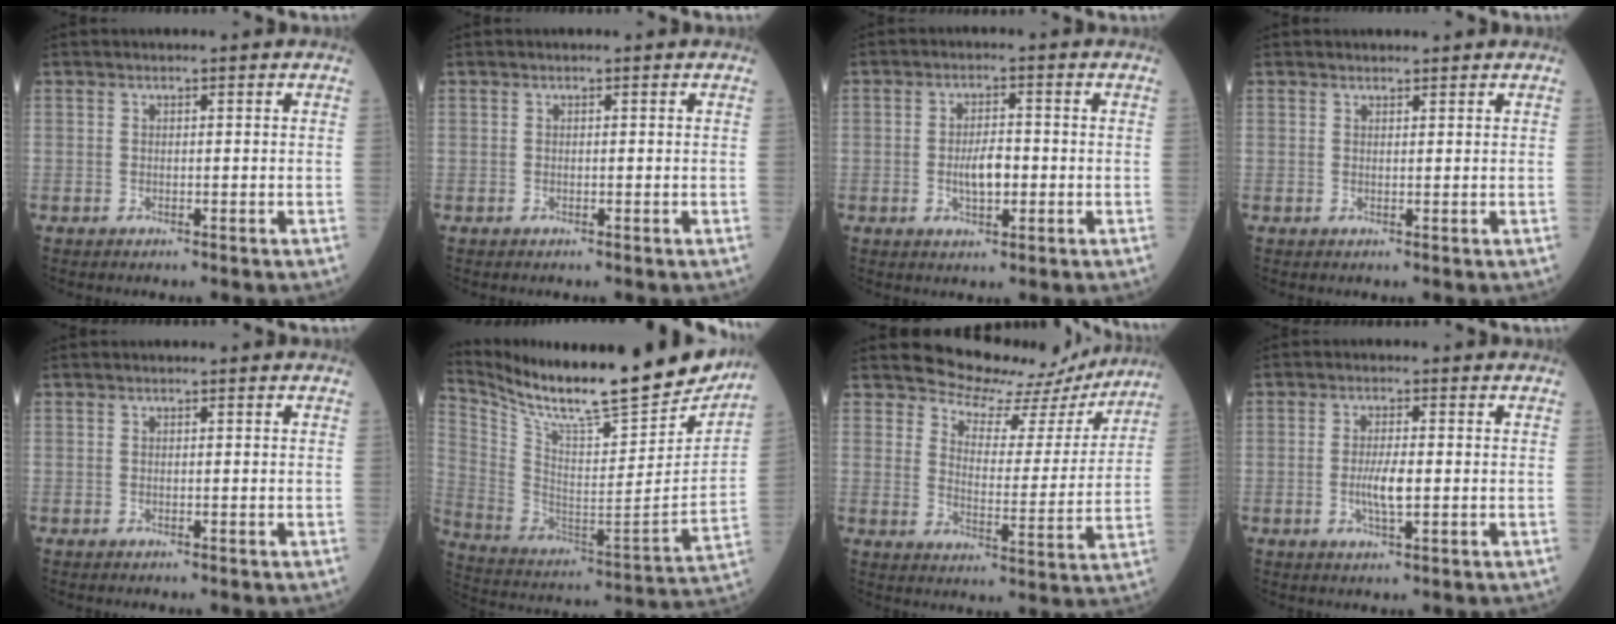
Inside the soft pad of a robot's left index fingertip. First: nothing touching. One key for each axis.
{"total": 0.0}
{"total": 4.2, "fx": -0.7, "fy": 1.6, "fz": 3.8, "tx": -0.073, "ty": 0.000, "tz": -0.013}
{"total": 1.4, "fx": 1.3, "fy": 0.3, "fz": 0.1, "tx": -0.009, "ty": 0.005, "tz": 0.024}
{"total": 0.0}
{"total": 25.6, "fx": 22.6, "fy": 3.2, "fz": 11.5, "tx": -0.212, "ty": -0.067, "tz": 0.342}
{"total": 12.7, "fx": 12.0, "fy": 3.9, "fz": 1.0, "tx": -0.009, "ty": -0.019, "tz": 0.149}
{"total": 3.8, "fx": -0.5, "fy": 0.7, "fz": 3.7, "tx": -0.077, "ty": -0.005, "tz": -0.008}